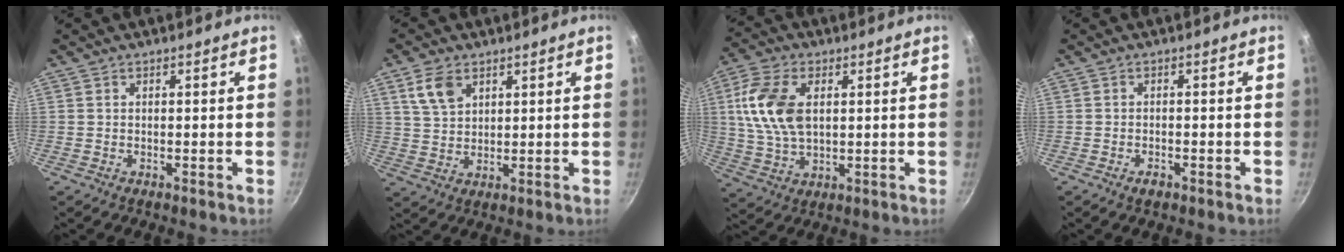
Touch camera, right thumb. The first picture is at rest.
{"total": 6.5, "force": [3.3, 4.1, 3.7], "torque": [-0.059, -0.009, 0.069]}
{"total": 12.8, "force": [2.6, 7.6, 10.0], "torque": [-0.189, 0.000, 0.049]}
{"total": 1.8, "force": [-1.1, 0.8, 1.1], "torque": [-0.022, 0.009, -0.018]}